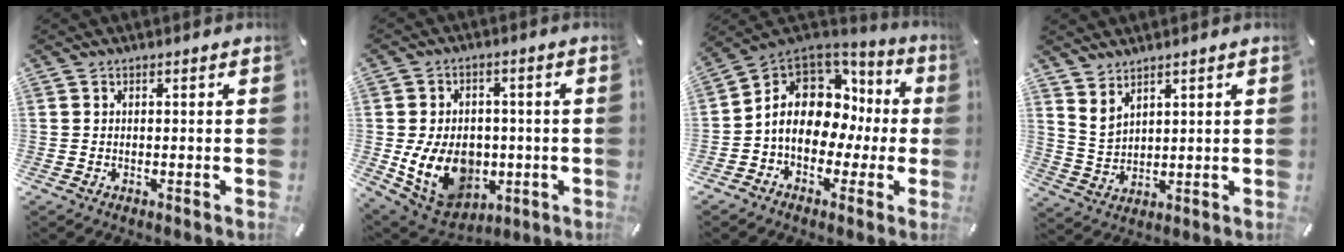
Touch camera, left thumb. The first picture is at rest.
{"total": 14.3, "force": [-2.1, 11.4, 8.4], "torque": [-0.168, 0.000, -0.028]}
{"total": 13.4, "force": [0.4, 10.6, 8.1], "torque": [-0.158, -0.005, 0.006]}
{"total": 4.1, "force": [3.5, 2.0, 0.8], "torque": [-0.028, -0.014, 0.067]}